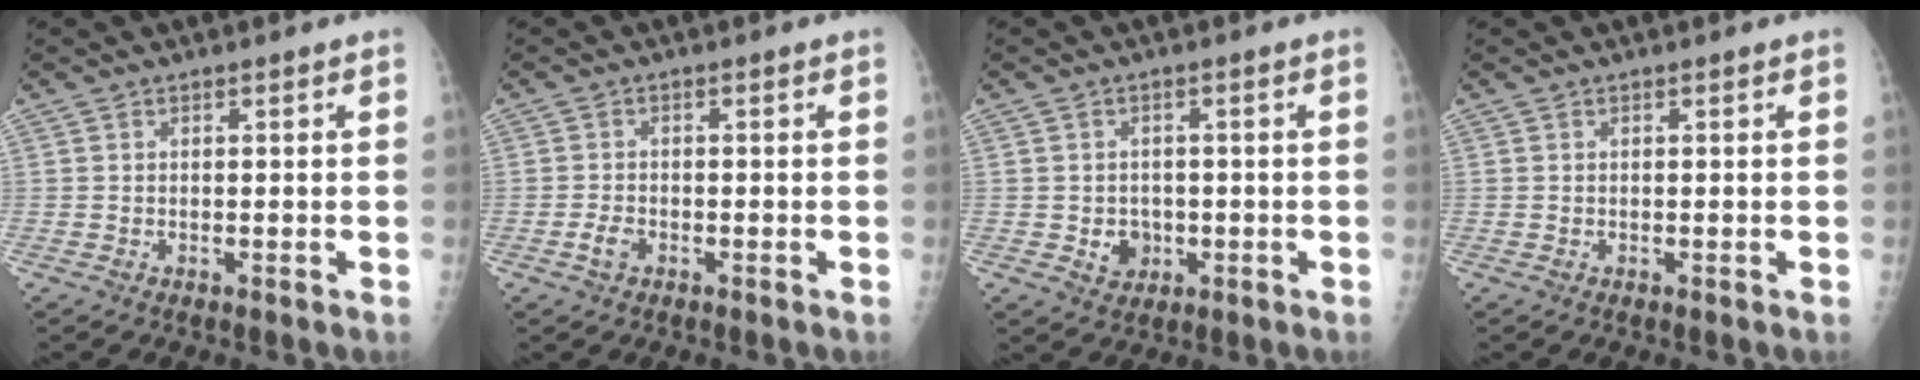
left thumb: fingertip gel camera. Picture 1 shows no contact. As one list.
[{"total": 2.3, "force": [-1.1, 1.5, 1.4], "torque": [-0.024, 0.005, -0.021]}, {"total": 4.0, "force": [-0.7, 3.5, 1.7], "torque": [-0.005, 0.004, -0.003]}, {"total": 0.0}]